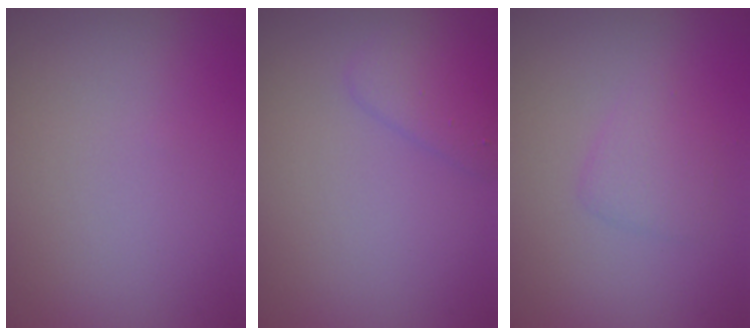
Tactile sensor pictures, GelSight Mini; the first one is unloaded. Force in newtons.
{"total": 2.2, "press": 2.2, "slide": 0.1}
{"total": 1.6, "press": 1.6, "slide": 0.0}